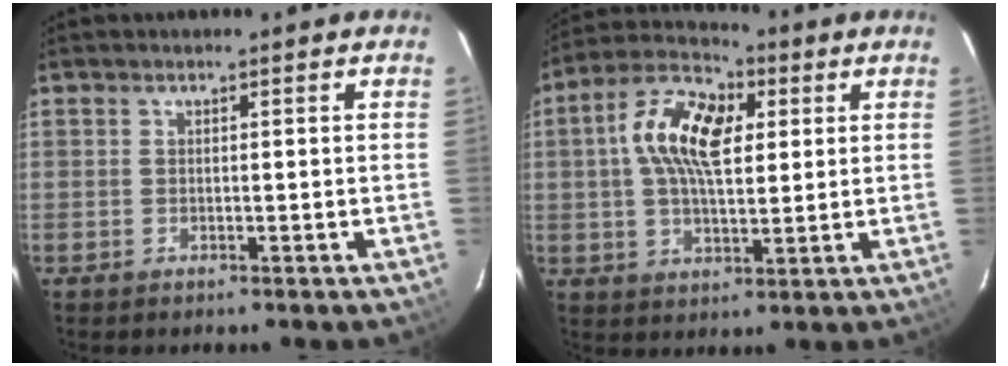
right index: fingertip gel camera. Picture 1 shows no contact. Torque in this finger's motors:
{"motor_torque": [0.54, 0.01, 0.68, 0.21]}